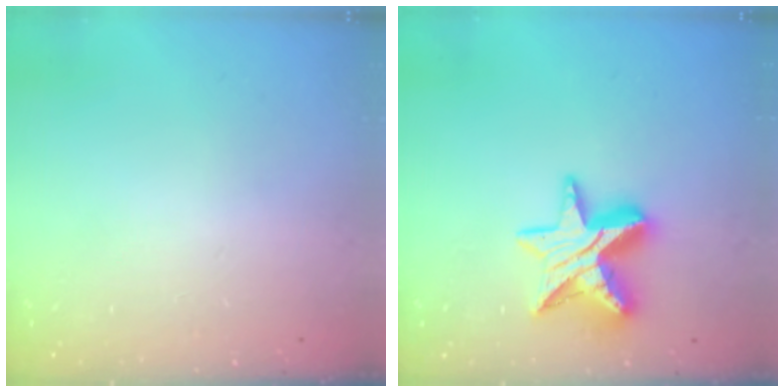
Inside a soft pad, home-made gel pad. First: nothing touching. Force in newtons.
{"total": 14.6, "press": 14.6, "slide": 1.3}